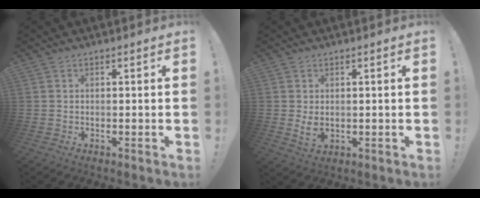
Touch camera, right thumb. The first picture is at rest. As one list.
[{"total": 3.9, "force": [0.3, 2.6, 2.9], "torque": [-0.047, -0.006, 0.004]}]